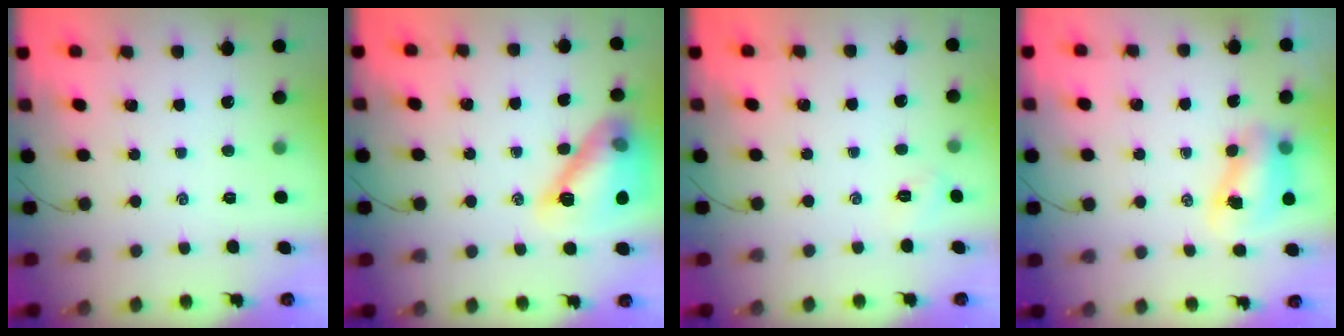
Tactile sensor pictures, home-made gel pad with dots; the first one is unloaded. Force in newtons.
{"total": 14.7, "press": 14.7, "slide": 0.9}
{"total": 2.6, "press": 2.4, "slide": 0.8}
{"total": 8.2, "press": 8.1, "slide": 1.0}